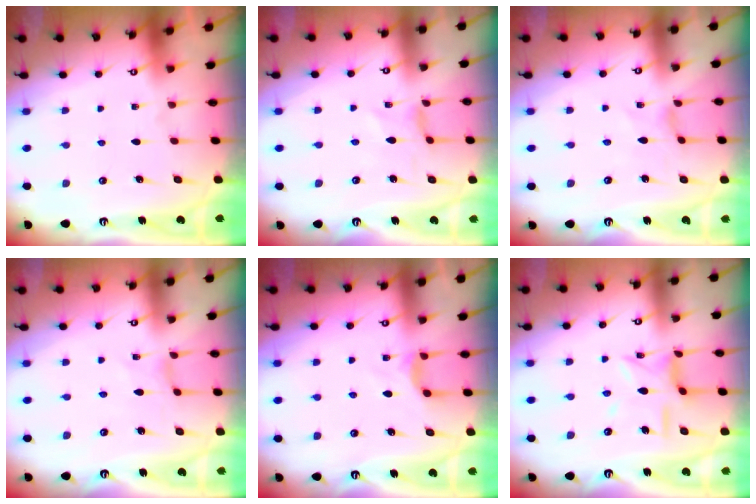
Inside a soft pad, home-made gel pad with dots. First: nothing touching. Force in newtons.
{"total": 0.0}
{"total": 0.0}
{"total": 0.0}
{"total": 2.9, "press": 2.9, "slide": 0.4}
{"total": 8.8, "press": 8.7, "slide": 0.8}